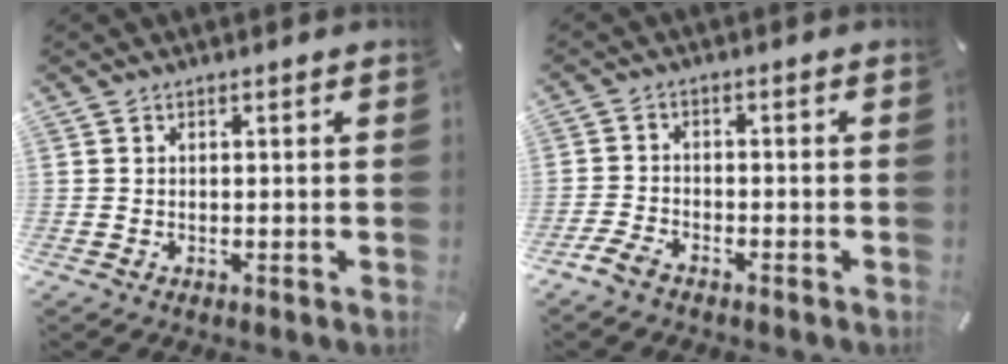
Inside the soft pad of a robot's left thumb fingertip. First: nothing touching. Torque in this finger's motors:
{"motor_torque": [-0.44, 0.47, 0.15, 0.33, 0.06]}